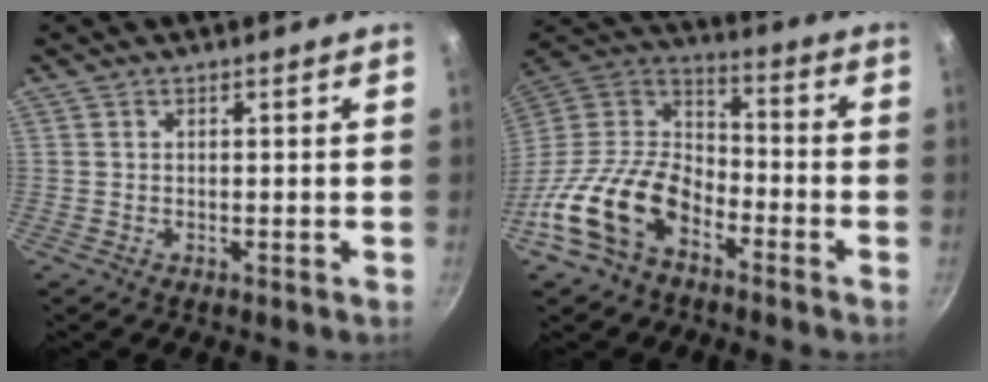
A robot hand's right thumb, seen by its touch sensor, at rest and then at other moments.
{"total": 18.4, "force": [-9.3, 11.5, 11.1], "torque": [-0.184, 0.064, -0.196]}